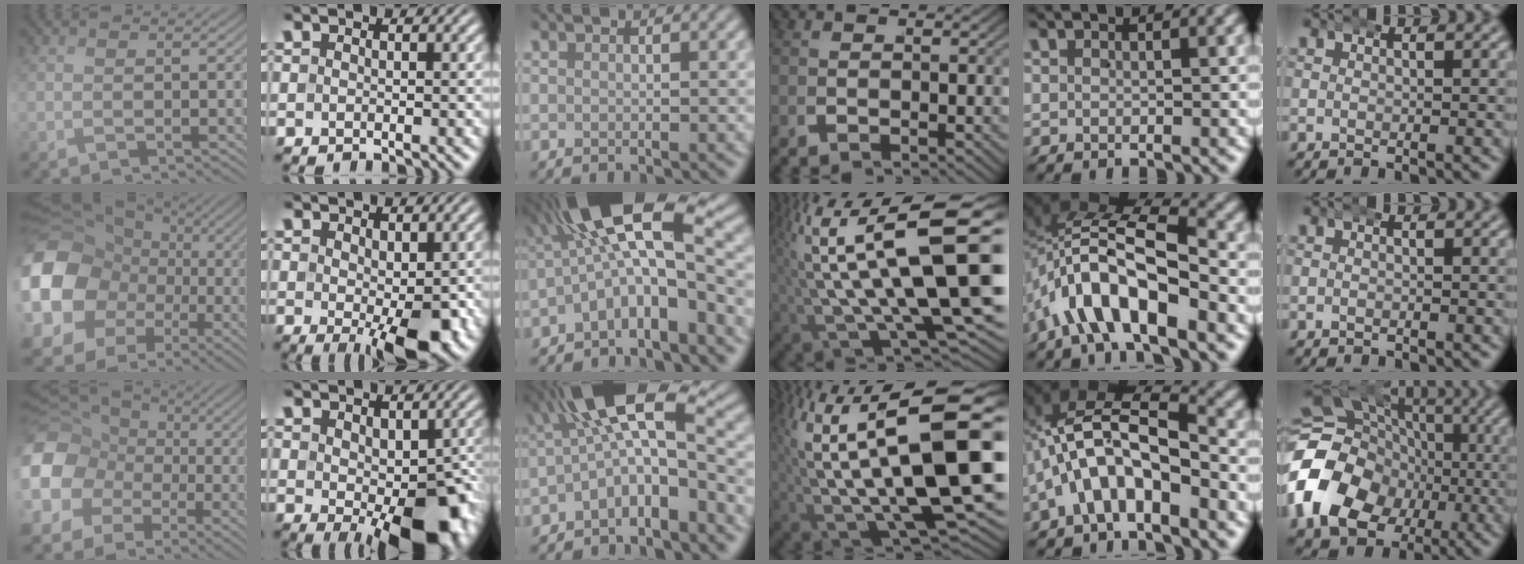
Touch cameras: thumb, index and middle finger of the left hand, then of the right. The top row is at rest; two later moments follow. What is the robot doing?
{"motion": "wrap", "object": "arm wrap"}